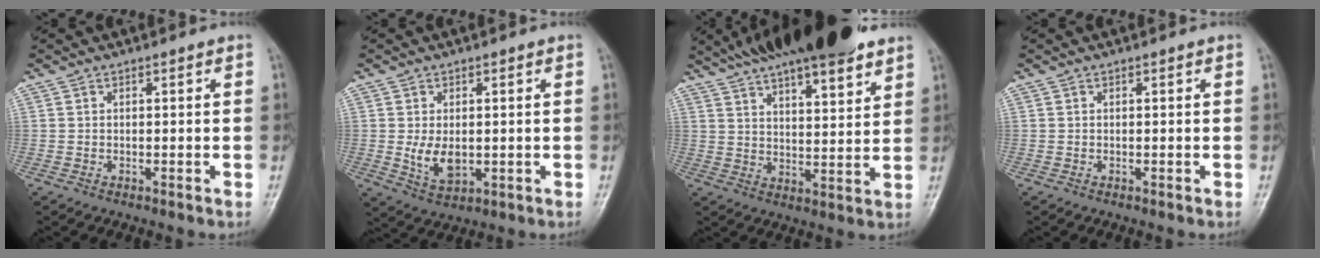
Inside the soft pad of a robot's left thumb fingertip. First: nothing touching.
{"total": 5.8, "force": [-0.2, 3.7, 4.4], "torque": [-0.065, -0.012, 0.008]}
{"total": 19.3, "force": [13.9, 5.6, 12.2], "torque": [-0.171, -0.028, 0.220]}
{"total": 0.0}